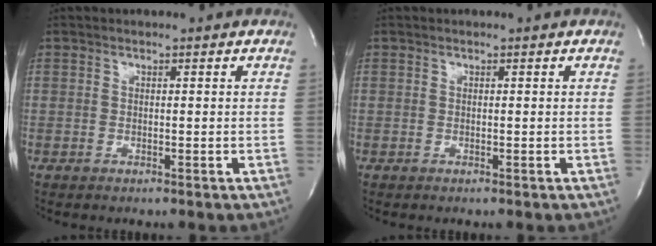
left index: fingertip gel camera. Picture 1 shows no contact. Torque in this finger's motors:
{"motor_torque": [0.00, 0.00, 0.00, 0.00]}